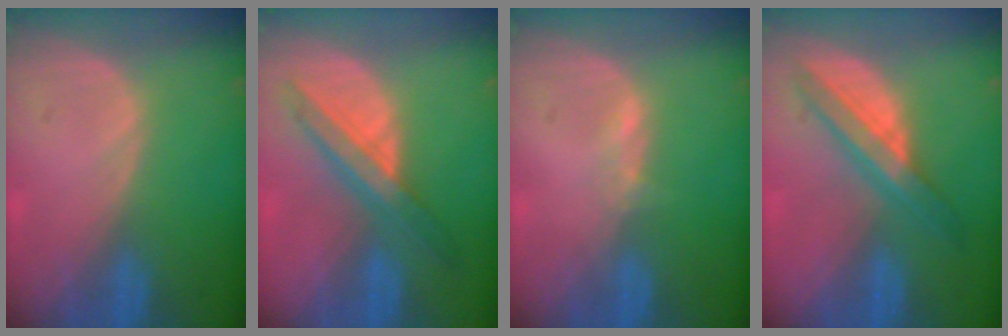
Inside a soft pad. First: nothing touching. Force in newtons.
{"total": 6.3, "press": 6.3, "slide": 0.3}
{"total": 1.1, "press": 1.1, "slide": 0.3}
{"total": 6.0, "press": 6.0, "slide": 0.1}